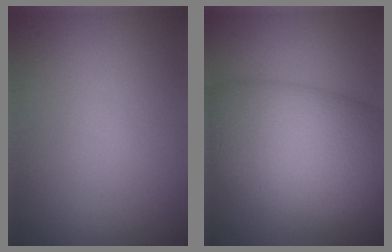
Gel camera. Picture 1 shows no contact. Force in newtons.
{"total": 11.6, "press": 11.6, "slide": 0.8}